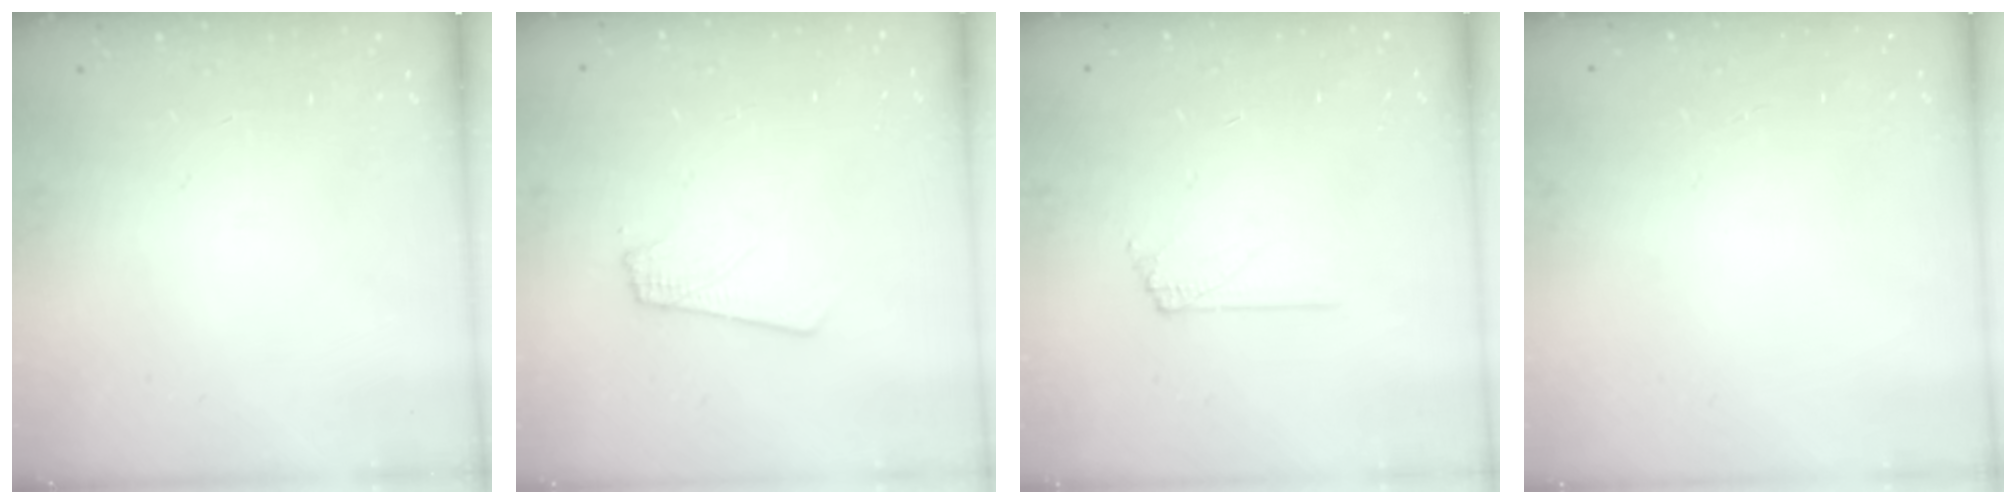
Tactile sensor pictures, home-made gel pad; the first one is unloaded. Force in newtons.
{"total": 2.9, "press": 2.8, "slide": 0.3}
{"total": 3.9, "press": 3.8, "slide": 0.6}
{"total": 0.0}